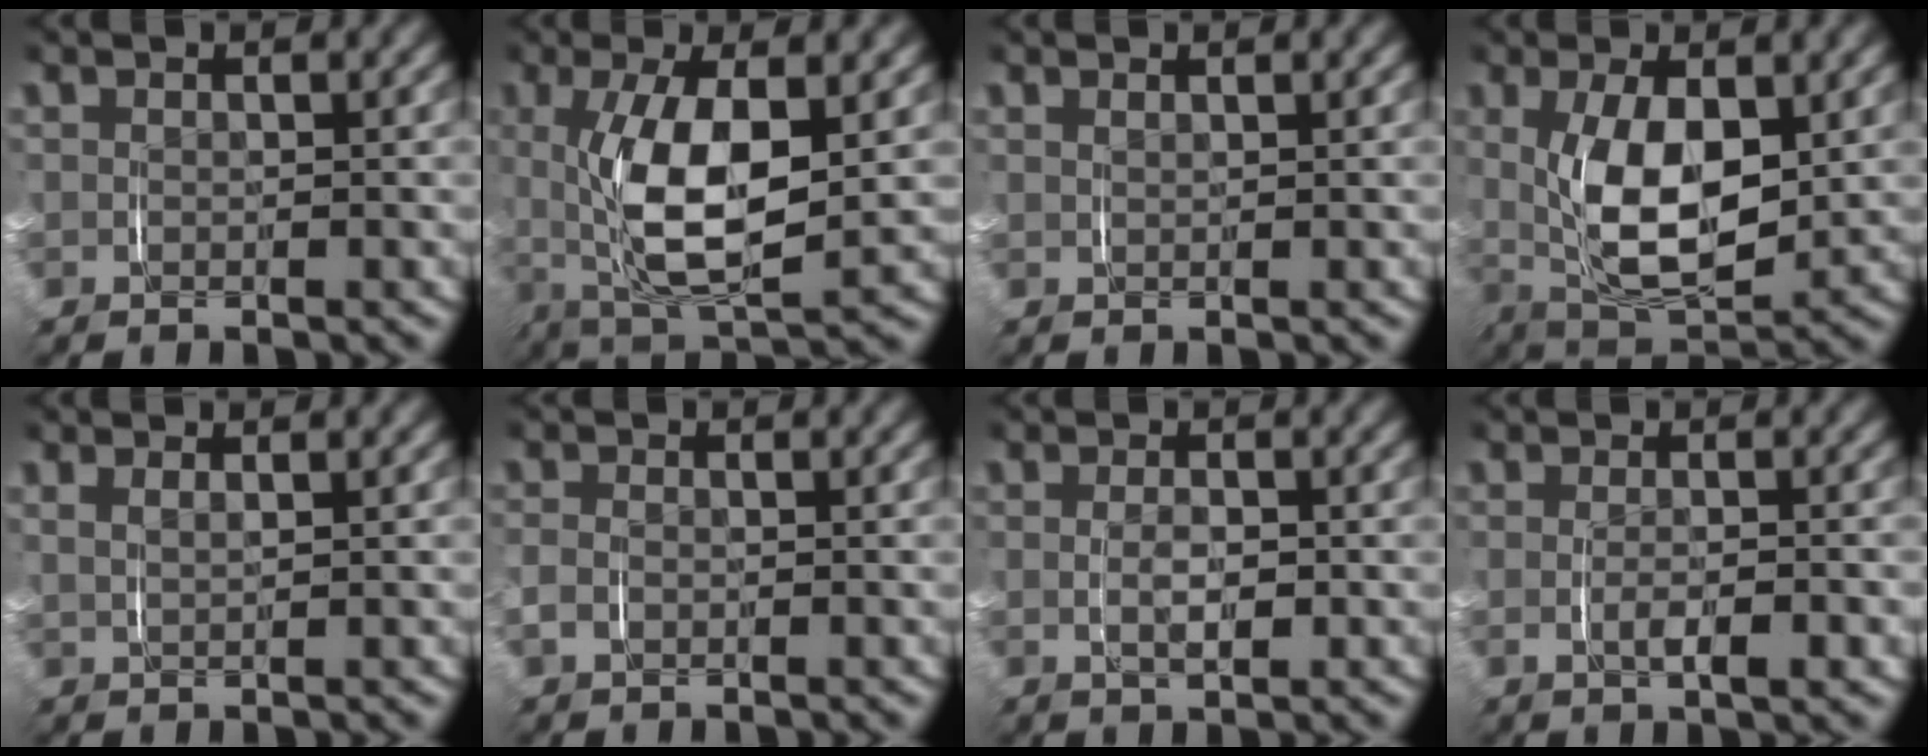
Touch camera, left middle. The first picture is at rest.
{"total": 7.3, "force": [0.4, 2.6, 6.8], "torque": [-0.132, -0.006, 0.016]}
{"total": 0.7, "force": [0.6, -0.4, 0.2], "torque": [0.003, 0.003, 0.013]}
{"total": 7.4, "force": [0.3, 3.4, 6.5], "torque": [-0.119, -0.010, 0.012]}
{"total": 1.0, "force": [0.7, -0.4, 0.5], "torque": [-0.007, 0.000, 0.017]}
{"total": 0.8, "force": [-0.7, 0.1, 0.4], "torque": [-0.009, 0.001, -0.012]}
{"total": 1.7, "force": [-0.3, 0.5, 1.6], "torque": [-0.027, -0.003, -0.002]}
{"total": 1.7, "force": [-0.8, -0.1, 1.6], "torque": [-0.026, -0.003, -0.010]}